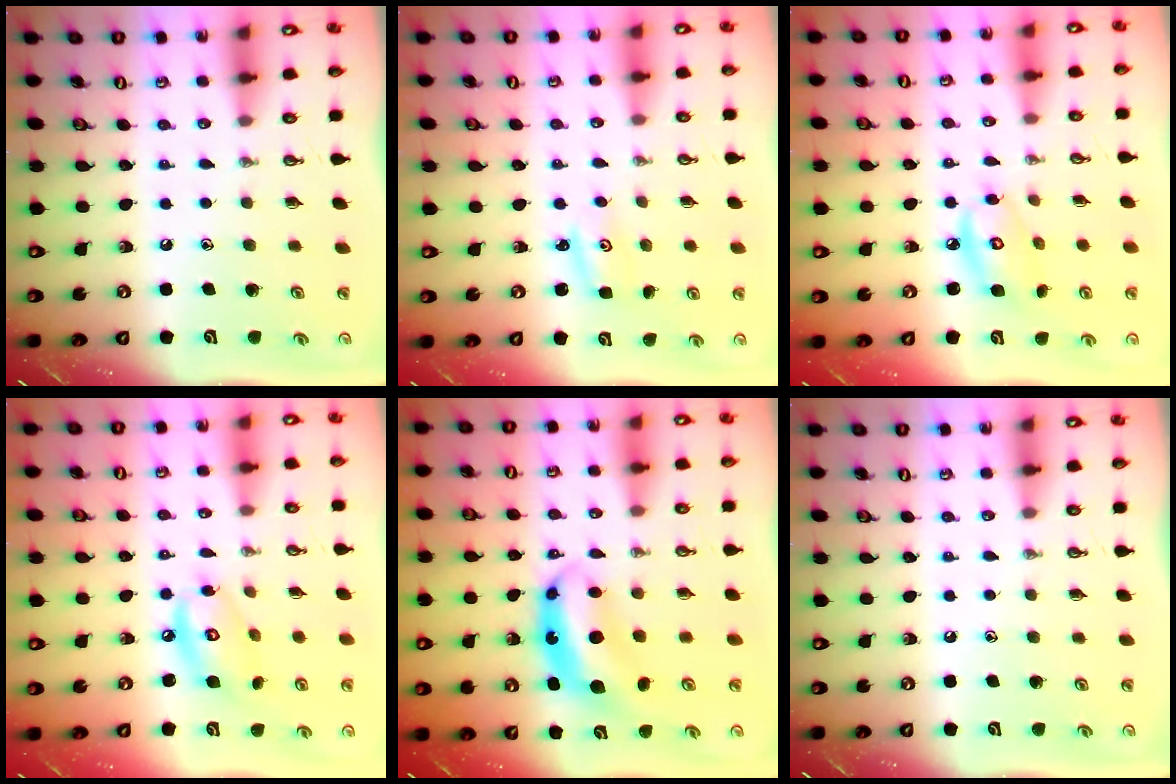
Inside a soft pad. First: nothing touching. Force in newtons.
{"total": 2.9, "press": 2.9, "slide": 0.3}
{"total": 8.5, "press": 8.5, "slide": 0.5}
{"total": 10.2, "press": 10.2, "slide": 0.5}
{"total": 7.7, "press": 7.7, "slide": 0.7}
{"total": 0.0}